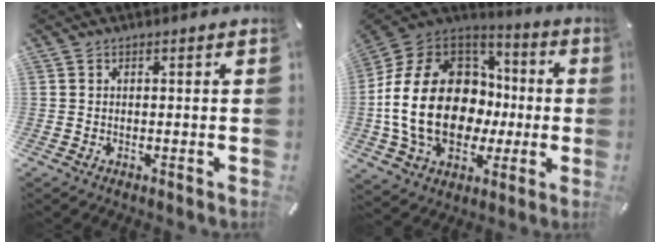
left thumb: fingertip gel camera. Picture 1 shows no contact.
{"total": 23.6, "force": [-2.6, 17.0, 16.2], "torque": [-0.354, 0.008, -0.039]}